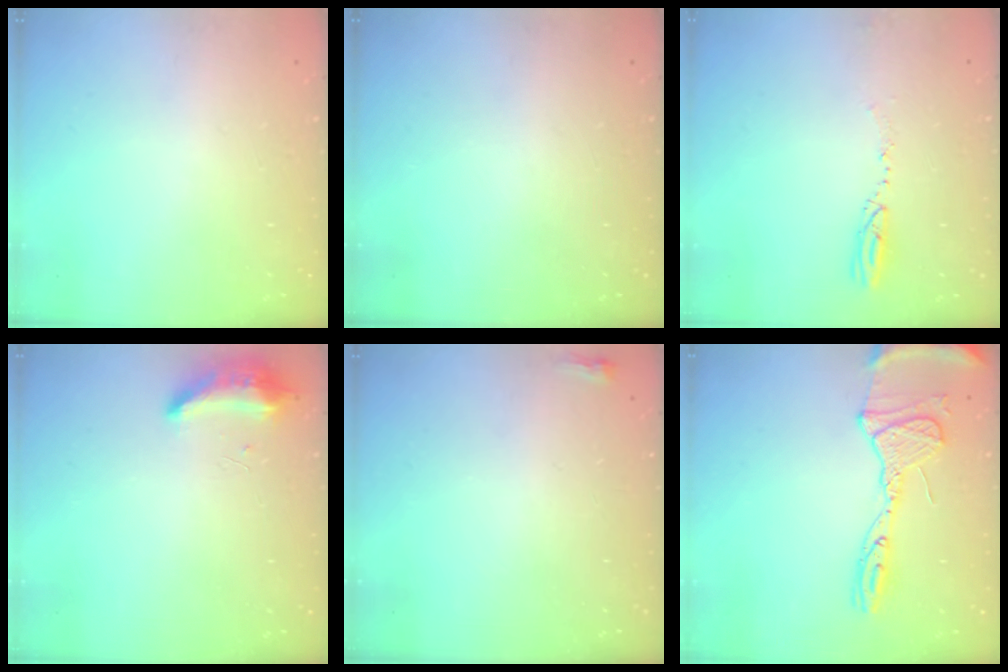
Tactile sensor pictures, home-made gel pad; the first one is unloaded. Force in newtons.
{"total": 0.0}
{"total": 3.6, "press": 3.5, "slide": 0.7}
{"total": 16.8, "press": 10.1, "slide": 13.4}
{"total": 2.2, "press": 2.2, "slide": 0.6}
{"total": 15.9, "press": 15.8, "slide": 1.6}